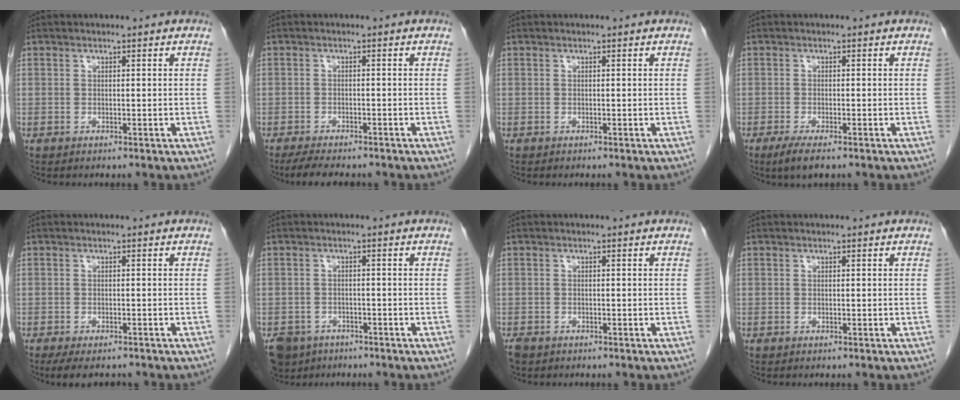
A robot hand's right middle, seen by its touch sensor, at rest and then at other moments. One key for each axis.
{"total": 6.3, "fx": -5.3, "fy": 1.7, "fz": 2.9, "tx": -0.051, "ty": -0.013, "tz": -0.079}
{"total": 0.0}
{"total": 3.5, "fx": -2.3, "fy": 0.7, "fz": 2.5, "tx": -0.048, "ty": -0.009, "tz": -0.038}
{"total": 5.9, "fx": -4.9, "fy": 1.9, "fz": 2.7, "tx": -0.040, "ty": -0.010, "tz": -0.073}
{"total": 5.3, "fx": -4.1, "fy": 3.4, "fz": 0.7, "tx": -0.012, "ty": 0.000, "tz": -0.067}
{"total": 2.0, "fx": -1.5, "fy": 1.2, "fz": 0.6, "tx": -0.019, "ty": -0.002, "tz": -0.025}
{"total": 0.0}